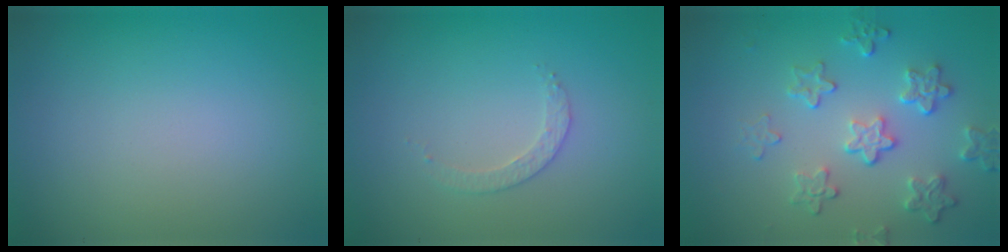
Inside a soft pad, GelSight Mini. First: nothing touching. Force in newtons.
{"total": 1.6, "press": 1.5, "slide": 0.3}
{"total": 4.1, "press": 3.2, "slide": 2.6}